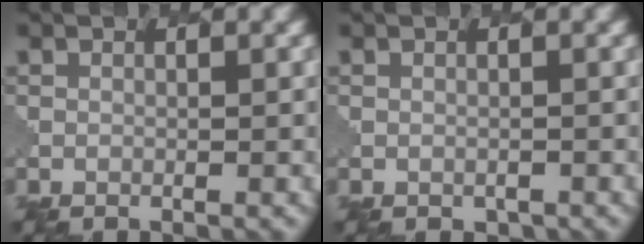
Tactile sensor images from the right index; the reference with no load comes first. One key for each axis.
{"total": 0.7, "fx": -0.6, "fy": 0.4, "fz": 0.0, "tx": -0.003, "ty": -0.003, "tz": -0.005}